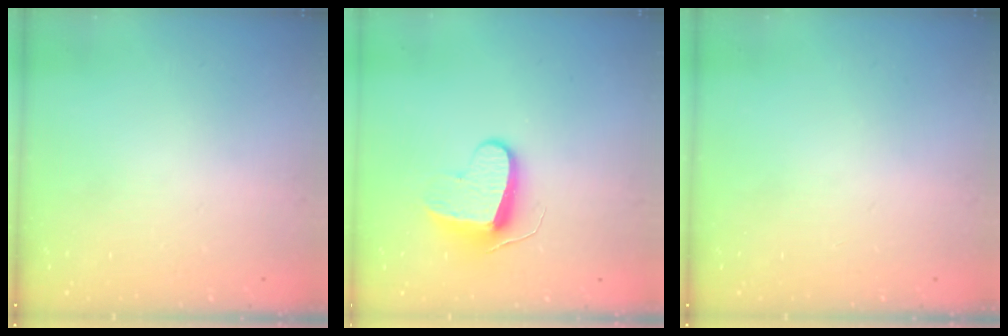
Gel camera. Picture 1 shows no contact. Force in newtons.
{"total": 8.9, "press": 8.9, "slide": 0.1}
{"total": 0.0}